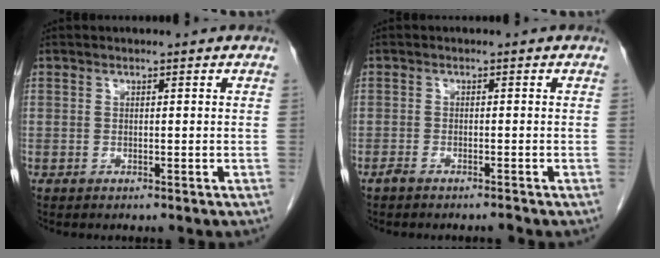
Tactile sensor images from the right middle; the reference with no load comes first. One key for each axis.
{"total": 1.5, "fx": -1.3, "fy": 0.1, "fz": 0.6, "tx": -0.014, "ty": -0.002, "tz": -0.024}